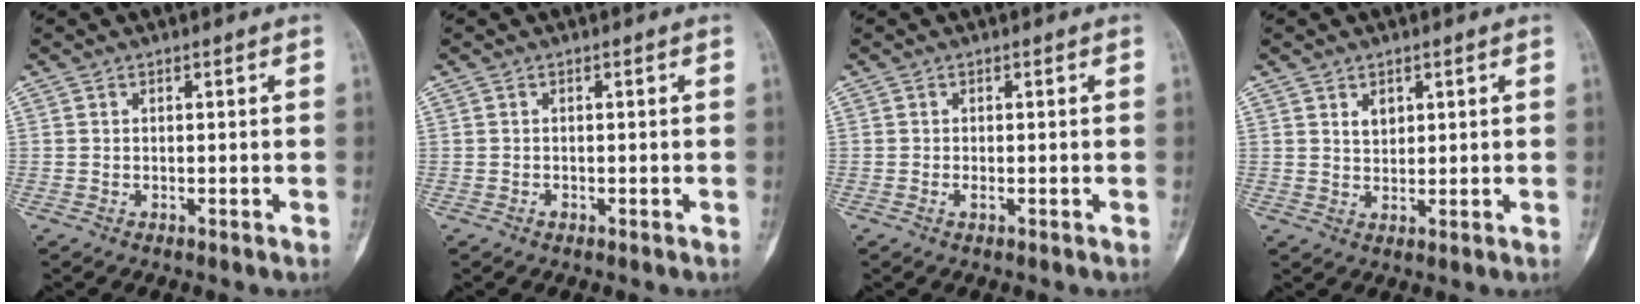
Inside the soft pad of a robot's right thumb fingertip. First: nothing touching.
{"total": 0.6, "force": [-0.3, 0.5, 0.3], "torque": [-0.005, 0.002, -0.006]}
{"total": 0.7, "force": [-0.2, 0.3, 0.7], "torque": [-0.014, -0.002, -0.003]}
{"total": 2.7, "force": [1.3, 1.8, 1.4], "torque": [-0.013, -0.010, 0.026]}